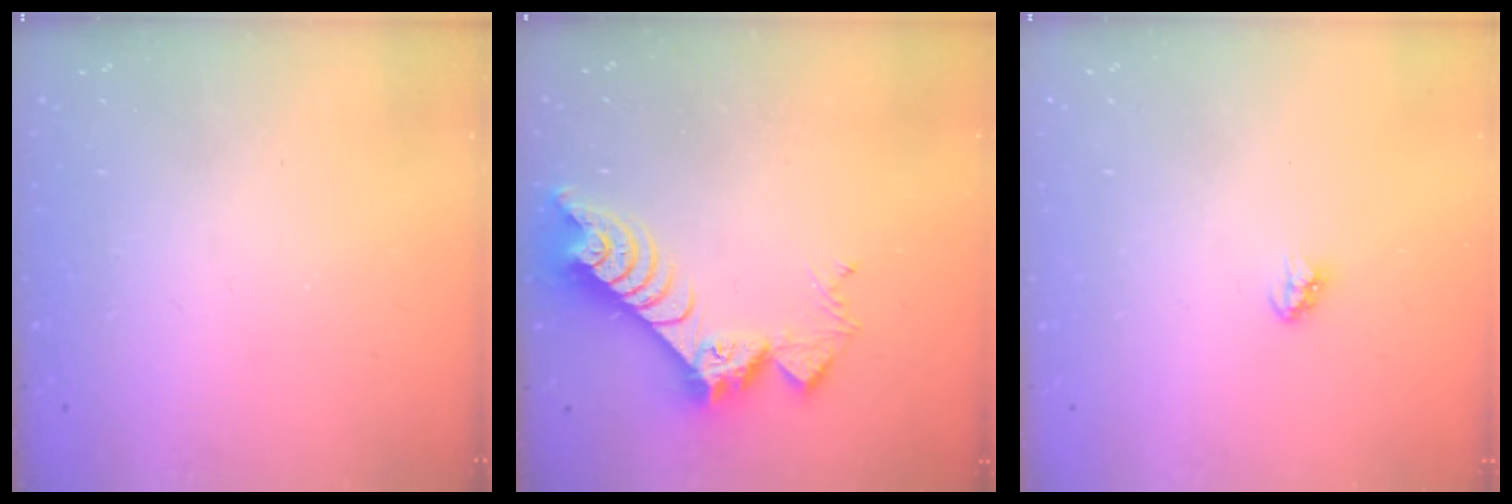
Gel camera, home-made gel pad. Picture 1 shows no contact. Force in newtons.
{"total": 9.8, "press": 9.7, "slide": 0.9}
{"total": 2.9, "press": 2.9, "slide": 0.2}